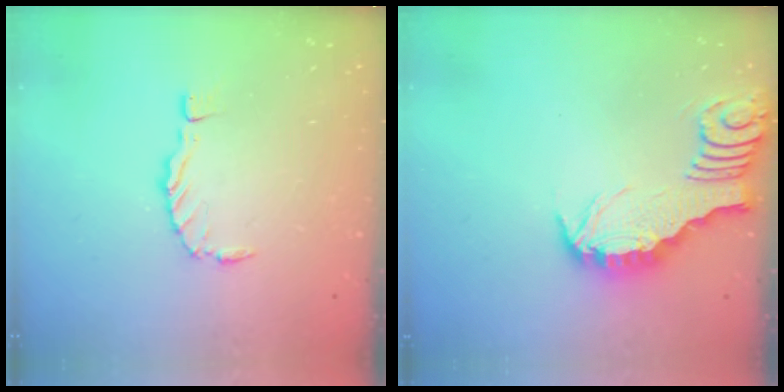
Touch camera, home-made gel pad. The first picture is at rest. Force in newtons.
{"total": 3.2, "press": 3.1, "slide": 0.4}